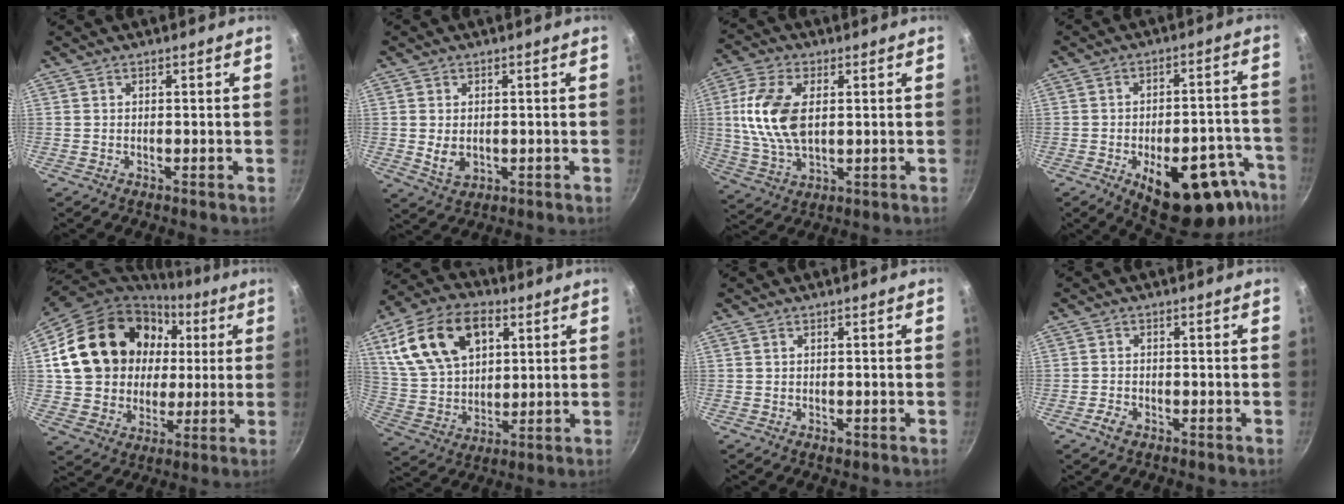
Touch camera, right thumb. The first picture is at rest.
{"total": 4.3, "force": [0.0, 3.1, 3.0], "torque": [-0.050, -0.010, 0.008]}
{"total": 12.8, "force": [1.7, 7.1, 10.5], "torque": [-0.208, 0.000, 0.032]}
{"total": 21.6, "force": [-10.8, 10.4, 15.6], "torque": [-0.135, 0.040, -0.133]}
{"total": 23.8, "force": [5.6, 19.3, 12.7], "torque": [-0.208, 0.027, 0.110]}
{"total": 20.3, "force": [7.5, 12.9, 13.8], "torque": [-0.237, -0.008, 0.140]}
{"total": 1.1, "force": [-0.2, 0.7, 0.8], "torque": [-0.008, 0.000, -0.003]}
{"total": 2.4, "force": [-1.4, 1.5, 1.3], "torque": [-0.026, 0.011, -0.027]}